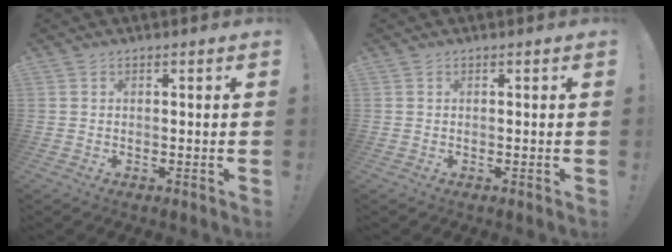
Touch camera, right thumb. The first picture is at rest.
{"total": 0.0}